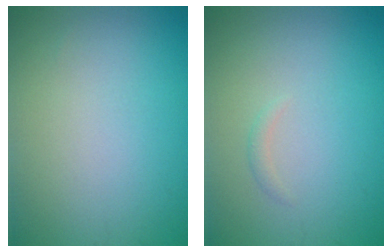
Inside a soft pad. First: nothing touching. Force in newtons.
{"total": 0.6, "press": 0.6, "slide": 0.1}